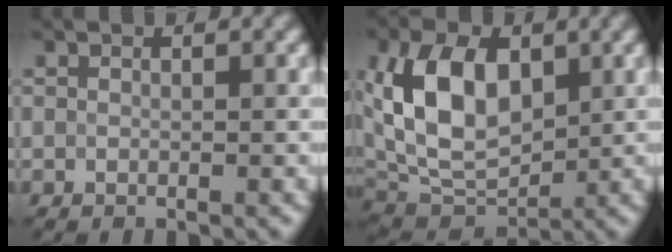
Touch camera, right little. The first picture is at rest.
{"total": 9.8, "force": [1.8, 6.0, 7.6], "torque": [-0.161, 0.010, 0.028]}